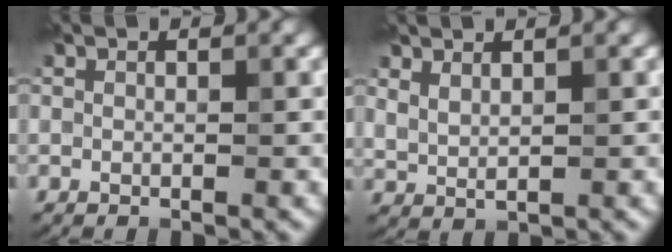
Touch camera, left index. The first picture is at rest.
{"total": 1.6, "force": [1.2, 0.5, 0.9], "torque": [-0.022, -0.005, 0.030]}